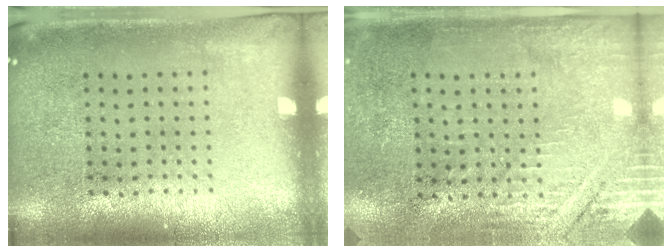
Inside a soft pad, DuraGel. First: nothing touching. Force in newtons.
{"total": 2.9, "press": 2.7, "slide": 1.1}